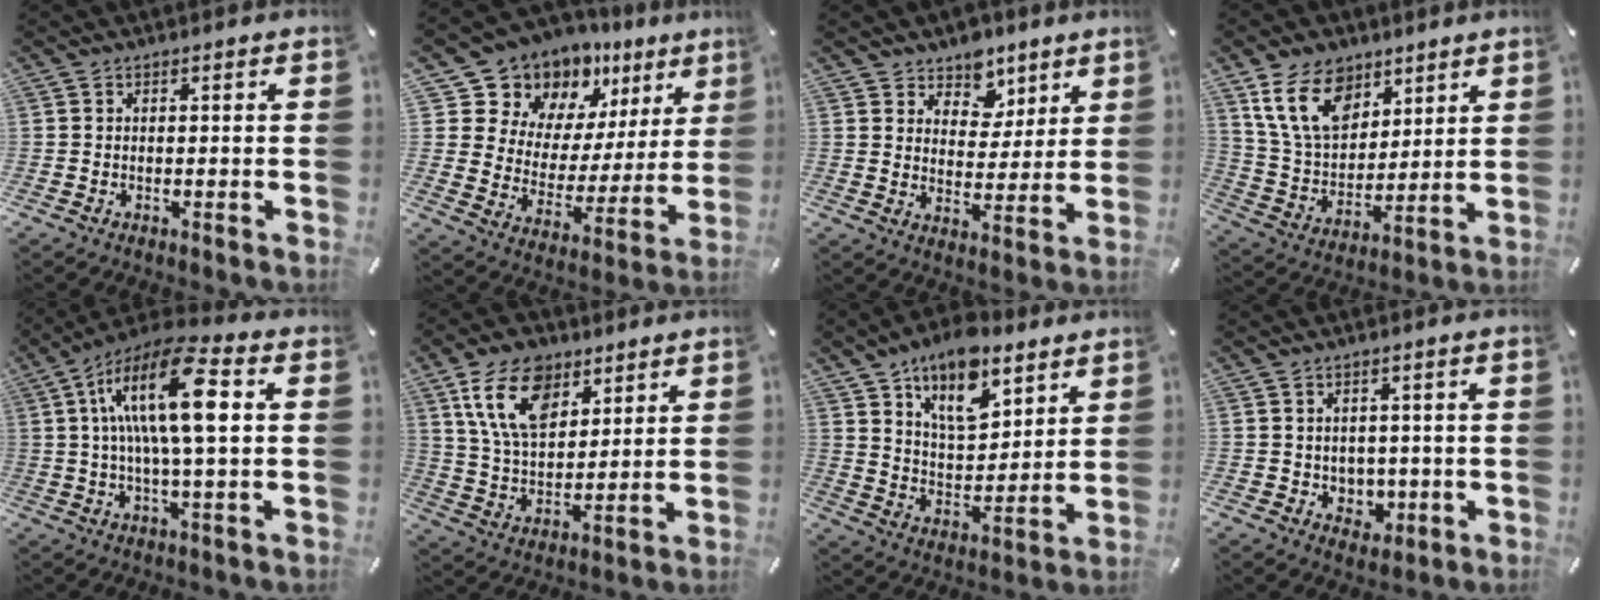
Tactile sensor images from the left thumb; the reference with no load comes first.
{"total": 12.5, "force": [10.4, 7.0, 0.1], "torque": [-0.018, -0.113, 0.187]}
{"total": 7.9, "force": [5.3, 5.9, 0.2], "torque": [-0.005, -0.049, 0.095]}
{"total": 15.2, "force": [8.5, 10.3, 7.3], "torque": [-0.156, -0.033, 0.164]}
{"total": 18.1, "force": [3.5, 5.5, 16.9], "torque": [-0.333, -0.001, 0.047]}
{"total": 14.1, "force": [7.7, 8.7, 7.9], "torque": [-0.167, -0.017, 0.144]}
{"total": 15.0, "force": [10.4, 7.5, 7.7], "torque": [-0.137, -0.056, 0.187]}
{"total": 4.3, "force": [0.5, 4.2, 0.9], "torque": [-0.001, -0.002, 0.008]}